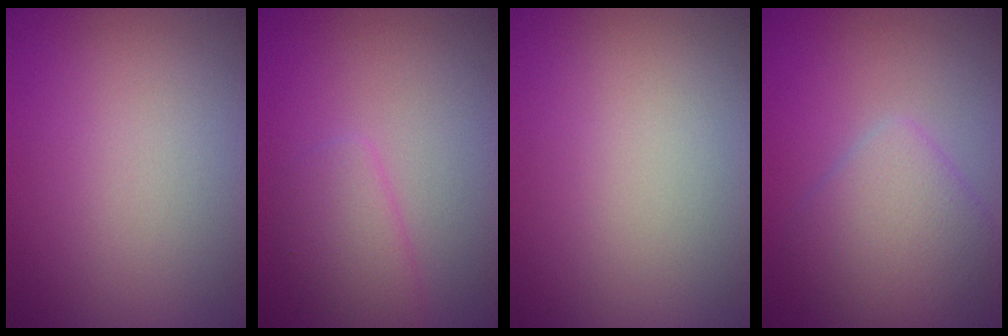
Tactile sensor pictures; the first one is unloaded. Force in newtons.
{"total": 2.2, "press": 2.2, "slide": 0.1}
{"total": 0.0}
{"total": 4.5, "press": 4.5, "slide": 0.1}